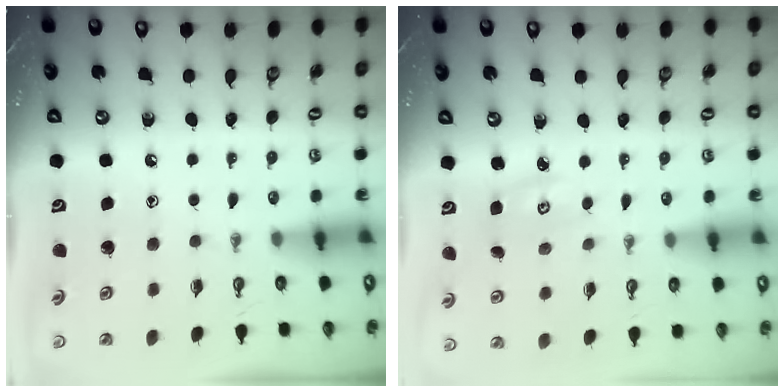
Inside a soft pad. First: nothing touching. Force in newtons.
{"total": 2.8, "press": 2.8, "slide": 0.3}